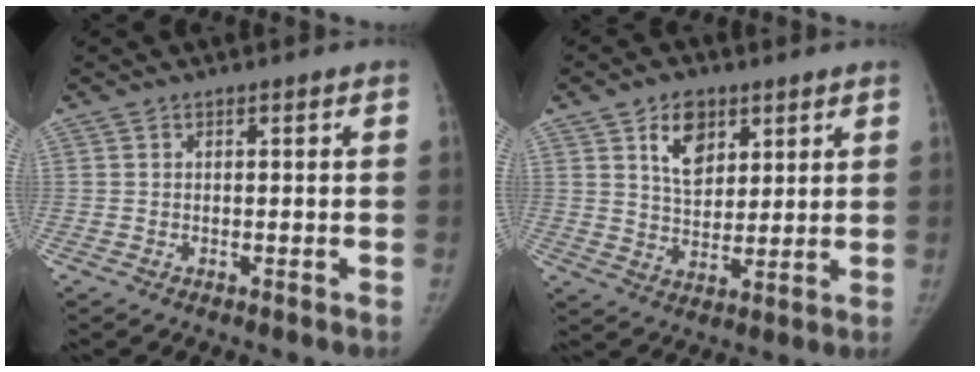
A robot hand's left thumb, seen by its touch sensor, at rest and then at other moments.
{"total": 8.4, "force": [4.1, 5.4, 4.9], "torque": [-0.051, -0.025, 0.072]}